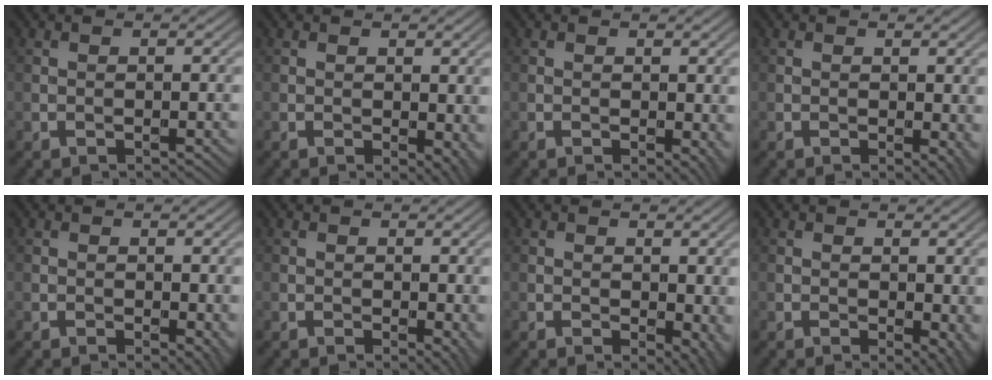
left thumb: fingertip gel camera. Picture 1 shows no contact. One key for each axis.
{"total": 3.6, "fx": -0.2, "fy": 2.1, "fz": 2.8, "tx": -0.030, "ty": -0.010, "tz": -0.001}
{"total": 2.1, "fx": -0.1, "fy": 1.2, "fz": 1.8, "tx": -0.017, "ty": -0.008, "tz": 0.001}
{"total": 2.6, "fx": -0.1, "fy": 1.4, "fz": 2.2, "tx": -0.022, "ty": -0.006, "tz": 0.001}
{"total": 2.4, "fx": -0.2, "fy": 1.4, "fz": 2.0, "tx": -0.022, "ty": -0.008, "tz": 0.000}
{"total": 2.7, "fx": -0.1, "fy": 1.5, "fz": 2.3, "tx": -0.023, "ty": -0.006, "tz": 0.001}
{"total": 5.1, "fx": -0.2, "fy": 3.1, "fz": 4.1, "tx": -0.051, "ty": -0.015, "tz": 0.007}
{"total": 4.4, "fx": -0.3, "fy": 2.5, "fz": 3.6, "tx": -0.043, "ty": -0.011, "tz": 0.001}